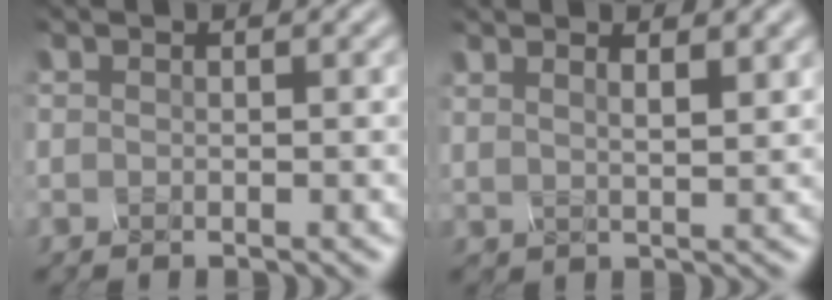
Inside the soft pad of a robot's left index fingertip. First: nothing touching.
{"total": 2.8, "force": [1.8, 1.0, 1.9], "torque": [-0.008, 0.009, 0.017]}